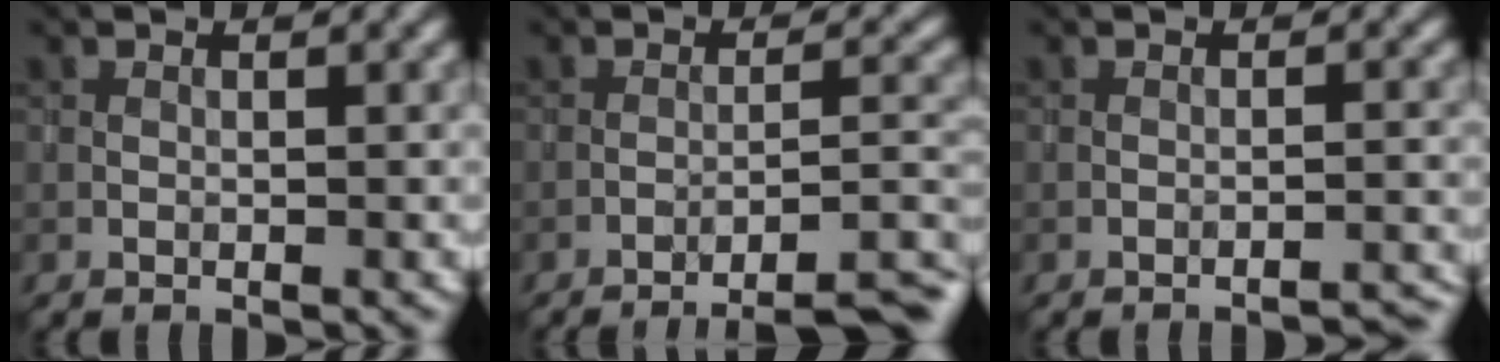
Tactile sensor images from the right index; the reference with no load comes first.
{"total": 8.2, "force": [-6.9, 1.2, 4.2], "torque": [-0.040, 0.018, -0.079]}
{"total": 2.9, "force": [-2.7, 0.3, 0.7], "torque": [-0.002, 0.016, -0.033]}